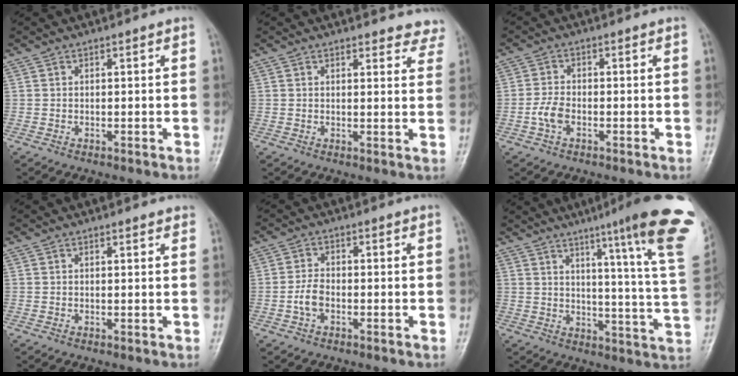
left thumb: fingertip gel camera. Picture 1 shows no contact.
{"total": 6.4, "force": [6.0, 2.1, 0.5], "torque": [0.042, -0.028, 0.039]}
{"total": 3.6, "force": [-1.4, 2.1, 2.5], "torque": [-0.052, 0.010, -0.032]}
{"total": 1.5, "force": [1.2, 0.4, 0.7], "torque": [-0.004, 0.000, 0.013]}
{"total": 3.3, "force": [-1.3, 2.0, 2.3], "torque": [-0.046, 0.011, -0.028]}
{"total": 22.1, "force": [13.1, 0.9, 17.8], "torque": [-0.217, -0.073, 0.161]}